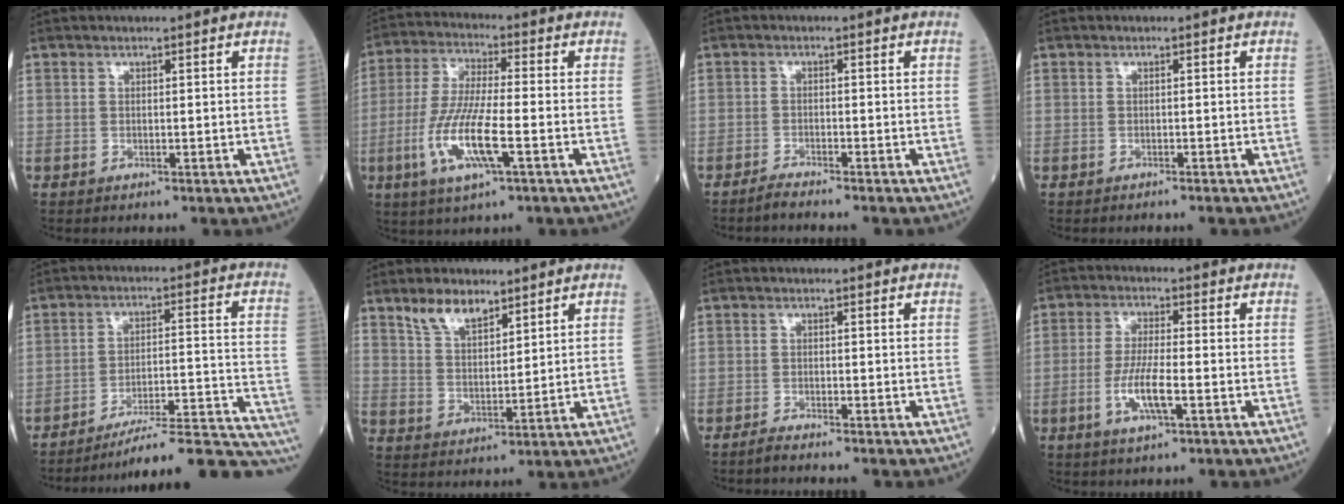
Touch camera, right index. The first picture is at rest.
{"total": 11.3, "force": [-3.7, 1.4, 10.6], "torque": [-0.223, -0.013, -0.070]}
{"total": 2.2, "force": [-2.1, -0.4, 0.7], "torque": [-0.020, -0.005, -0.035]}
{"total": 2.0, "force": [-1.9, -0.1, 0.8], "torque": [-0.014, -0.001, -0.020]}
{"total": 23.3, "force": [-21.7, 0.4, 8.6], "torque": [-0.042, 0.017, -0.292]}
{"total": 6.2, "force": [4.6, 2.4, 3.4], "torque": [-0.069, 0.004, 0.095]}
{"total": 1.9, "force": [-1.8, -0.2, 0.6], "torque": [-0.018, -0.002, -0.028]}
{"total": 5.2, "force": [-1.8, 0.7, 4.9], "torque": [-0.101, -0.005, -0.032]}